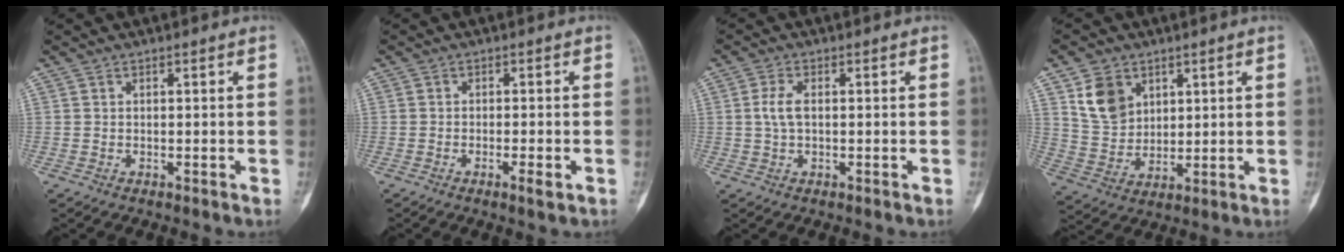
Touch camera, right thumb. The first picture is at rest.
{"total": 2.9, "force": [-1.4, 0.8, 2.4], "torque": [-0.038, 0.003, -0.023]}
{"total": 3.6, "force": [0.2, 2.0, 3.0], "torque": [-0.063, 0.003, 0.001]}
{"total": 9.2, "force": [4.2, 6.9, 4.3], "torque": [-0.055, -0.021, 0.094]}